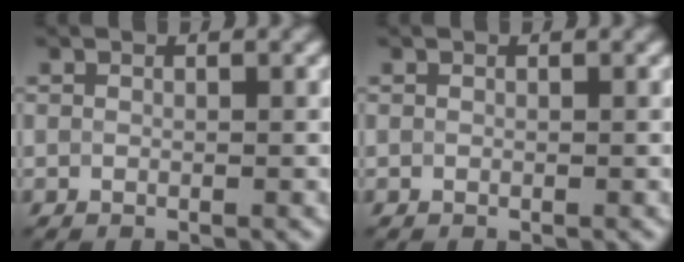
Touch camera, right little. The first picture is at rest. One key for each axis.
{"total": 0.0}